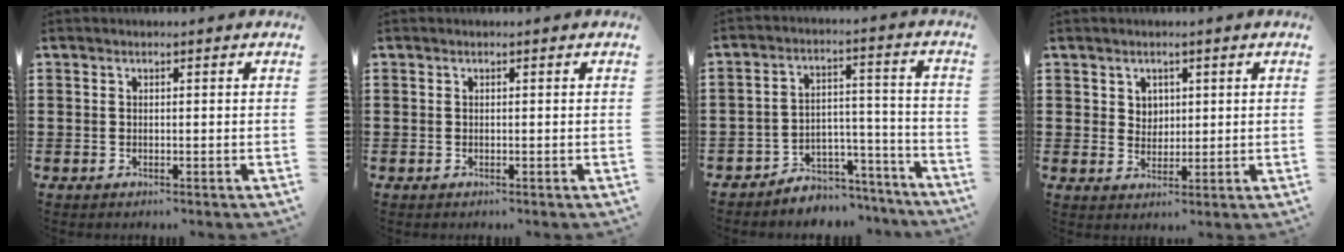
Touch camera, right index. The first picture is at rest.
{"total": 0.0}
{"total": 4.5, "force": [-4.1, 1.8, 0.4], "torque": [-0.013, 0.010, -0.082]}
{"total": 2.7, "force": [1.5, 2.2, 0.5], "torque": [-0.019, 0.010, 0.027]}